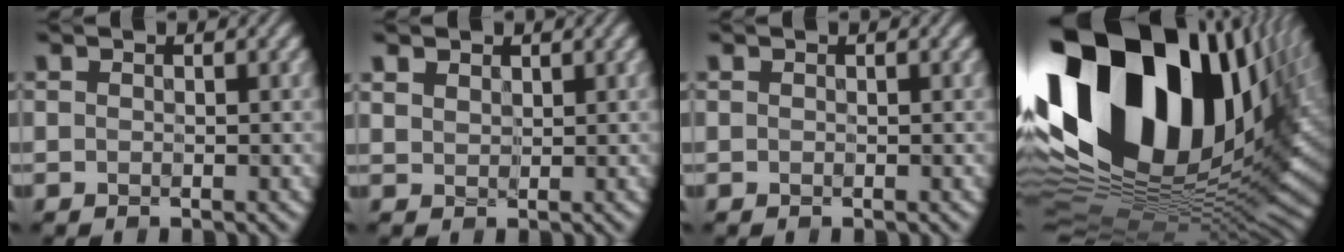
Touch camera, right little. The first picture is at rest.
{"total": 2.2, "force": [1.5, 1.4, 0.8], "torque": [-0.031, 0.002, 0.033]}
{"total": 0.0}
{"total": 21.1, "force": [6.9, 12.4, 15.7], "torque": [-0.303, 0.015, 0.127]}